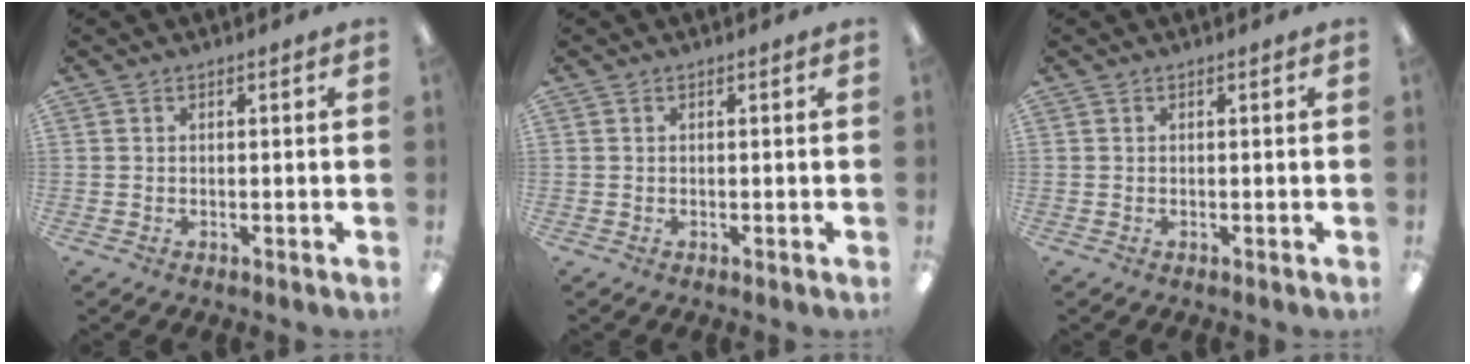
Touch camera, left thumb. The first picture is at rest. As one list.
[{"total": 0.0}, {"total": 0.0}]